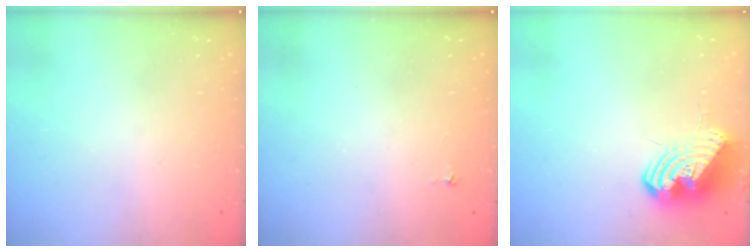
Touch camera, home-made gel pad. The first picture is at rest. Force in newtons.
{"total": 2.9, "press": 2.9, "slide": 0.4}
{"total": 11.2, "press": 11.1, "slide": 1.9}